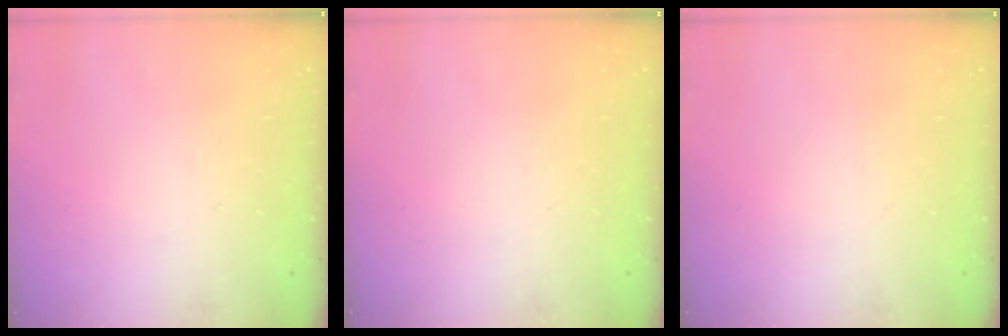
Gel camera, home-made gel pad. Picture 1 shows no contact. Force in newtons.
{"total": 0.0}
{"total": 0.0}